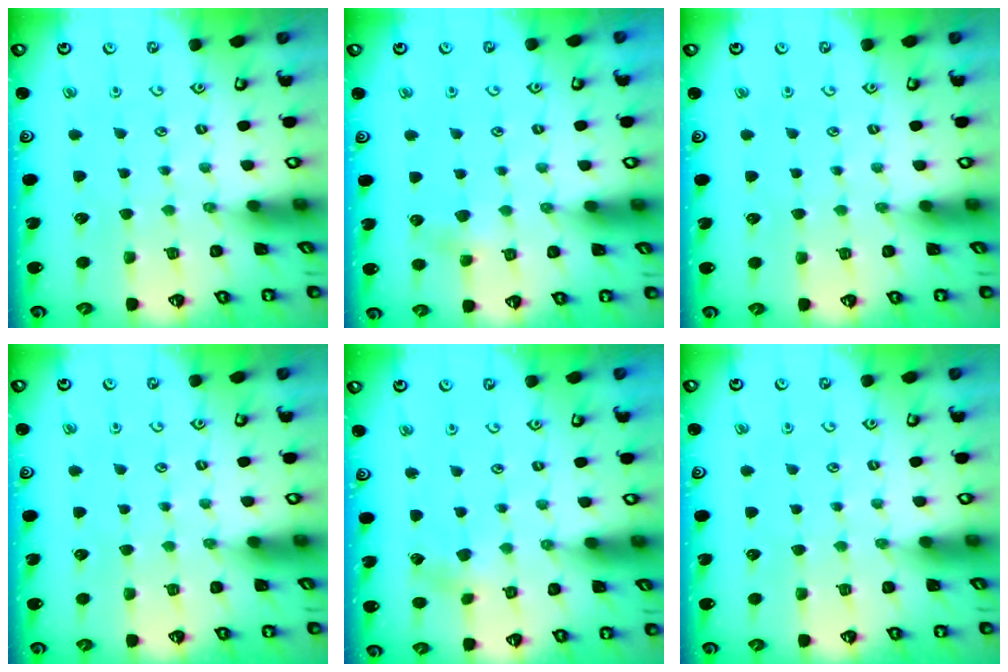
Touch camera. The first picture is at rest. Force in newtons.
{"total": 2.4, "press": 2.4, "slide": 0.4}
{"total": 0.0}
{"total": 0.0}
{"total": 2.2, "press": 2.2, "slide": 0.3}
{"total": 0.0}